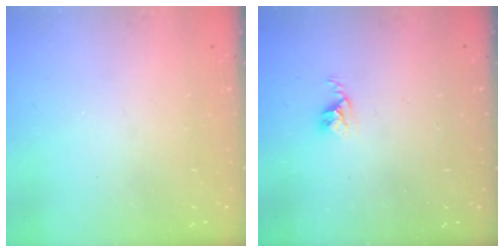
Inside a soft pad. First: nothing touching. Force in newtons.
{"total": 2.8, "press": 2.7, "slide": 0.4}